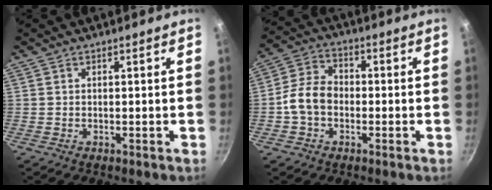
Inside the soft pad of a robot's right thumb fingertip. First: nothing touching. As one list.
[{"total": 7.8, "force": [-1.6, 5.9, 4.9], "torque": [-0.073, 0.029, -0.044]}]